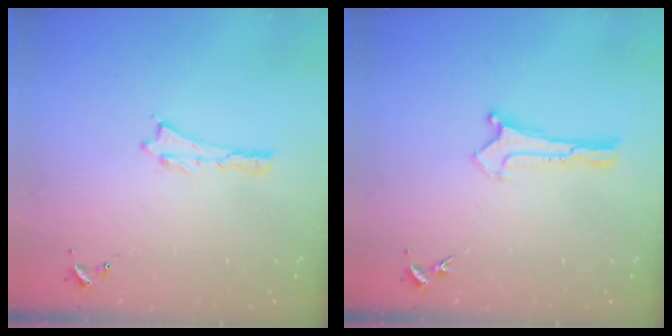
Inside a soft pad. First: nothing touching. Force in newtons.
{"total": 0.0}